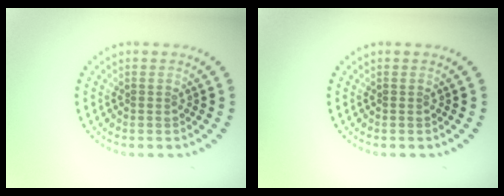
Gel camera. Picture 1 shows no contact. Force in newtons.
{"total": 0.0}